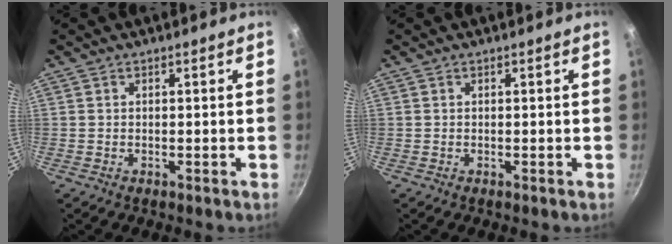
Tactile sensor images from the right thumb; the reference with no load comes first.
{"total": 0.0}